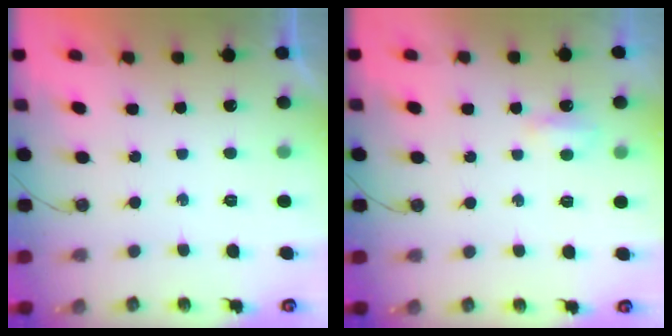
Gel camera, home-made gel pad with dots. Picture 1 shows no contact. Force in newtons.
{"total": 2.9, "press": 2.8, "slide": 0.6}